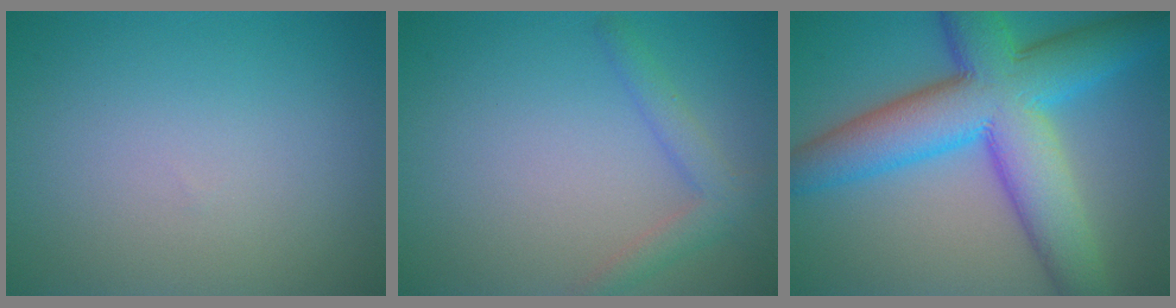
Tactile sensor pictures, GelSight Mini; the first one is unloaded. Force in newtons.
{"total": 2.3, "press": 2.3, "slide": 0.3}
{"total": 11.9, "press": 11.9, "slide": 0.2}